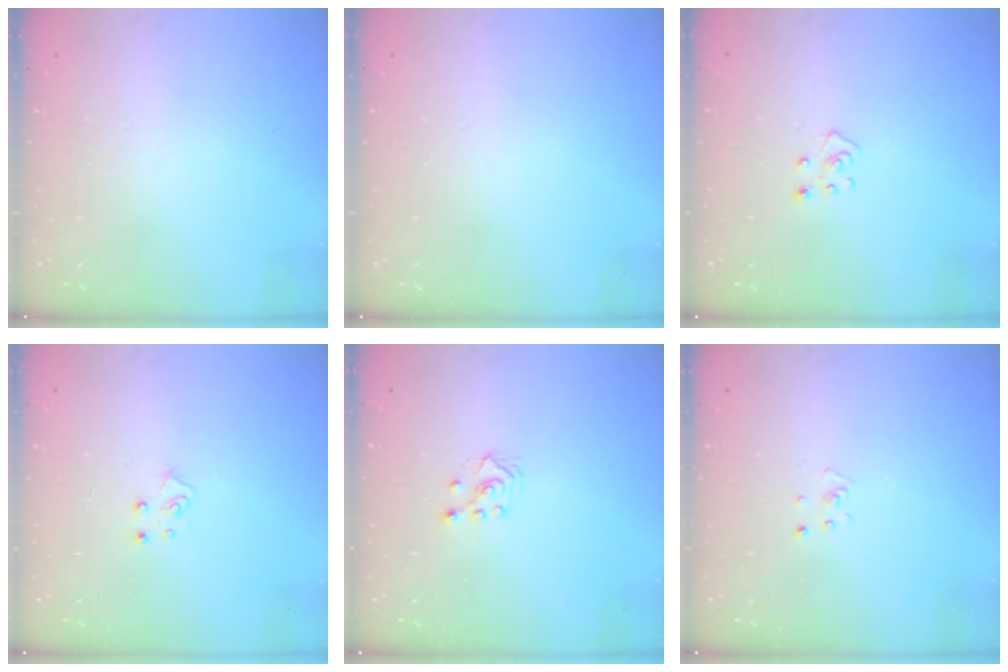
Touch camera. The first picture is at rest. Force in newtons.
{"total": 0.0}
{"total": 4.2, "press": 4.1, "slide": 0.3}
{"total": 4.9, "press": 4.9, "slide": 0.5}
{"total": 3.7, "press": 3.7, "slide": 0.7}
{"total": 2.6, "press": 2.6, "slide": 0.3}